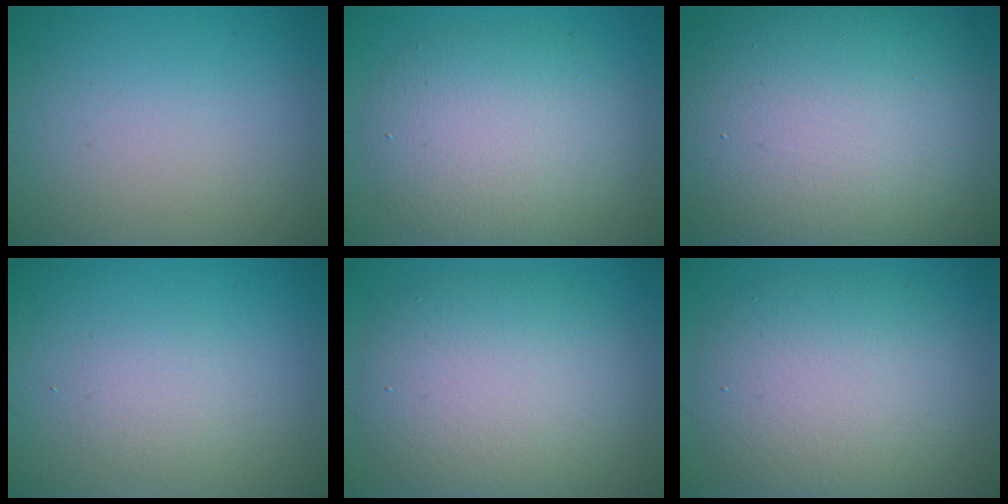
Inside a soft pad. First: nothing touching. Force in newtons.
{"total": 6.7, "press": 6.7, "slide": 0.6}
{"total": 17.5, "press": 17.5, "slide": 0.7}
{"total": 1.6, "press": 1.6, "slide": 0.1}
{"total": 7.3, "press": 7.3, "slide": 0.6}
{"total": 7.3, "press": 7.3, "slide": 0.6}